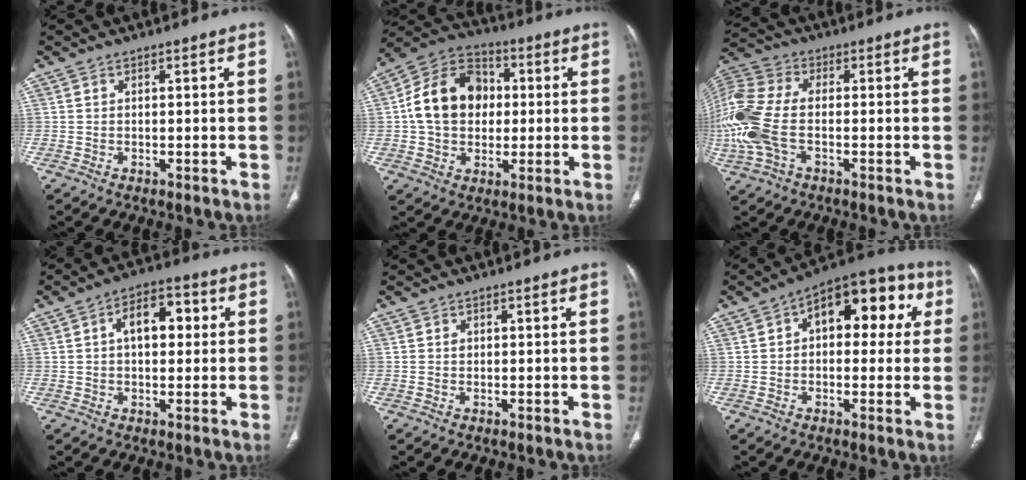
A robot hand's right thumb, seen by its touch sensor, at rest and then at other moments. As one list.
[{"total": 15.6, "force": [1.0, 12.1, 9.7], "torque": [-0.142, 0.025, 0.010]}, {"total": 17.9, "force": [-1.8, 10.7, 14.2], "torque": [-0.369, 0.010, -0.031]}, {"total": 8.6, "force": [1.7, 5.0, 6.8], "torque": [-0.085, 0.020, 0.022]}, {"total": 0.9, "force": [0.2, 0.7, 0.6], "torque": [-0.012, 0.003, 0.006]}, {"total": 15.5, "force": [3.7, 8.7, 12.3], "torque": [-0.119, 0.040, 0.044]}]